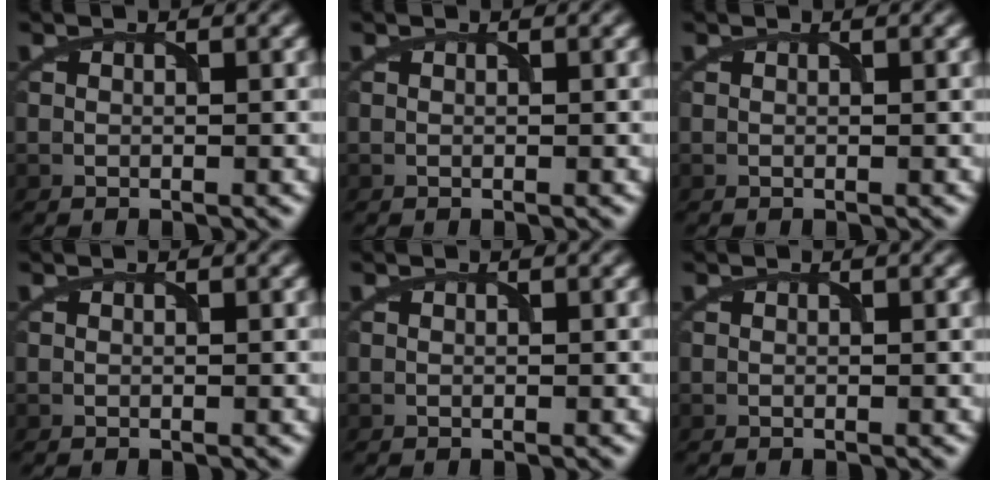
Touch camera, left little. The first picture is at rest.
{"total": 0.0}
{"total": 0.0}
{"total": 0.0}
{"total": 0.0}
{"total": 0.0}